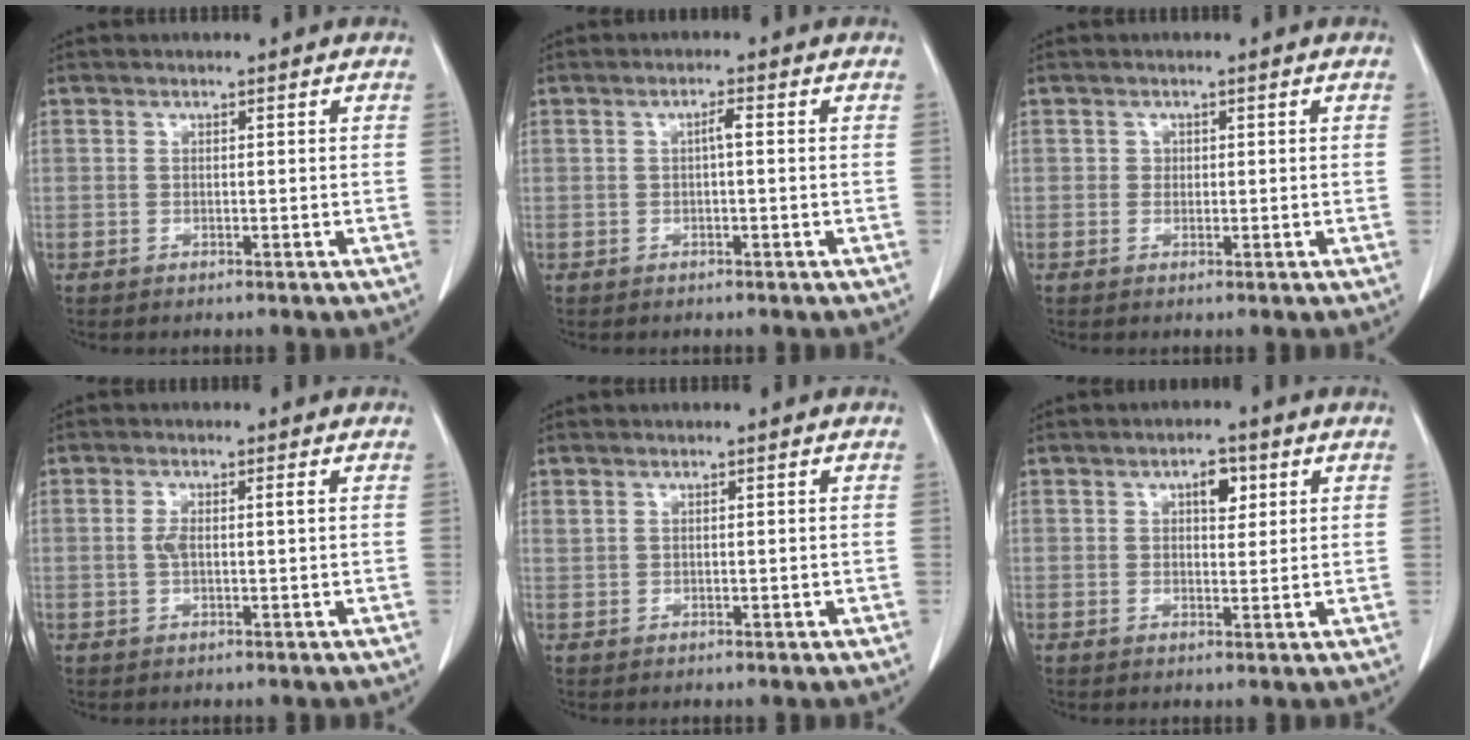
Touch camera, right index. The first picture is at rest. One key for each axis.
{"total": 1.5, "fx": 0.1, "fy": 0.1, "fz": 1.5, "tx": -0.026, "ty": 0.004, "tz": 0.002}
{"total": 0.8, "fx": 0.1, "fy": 0.7, "fz": 0.1, "tx": 0.004, "ty": 0.002, "tz": 0.002}
{"total": 2.4, "fx": 0.2, "fy": 0.6, "fz": 2.3, "tx": -0.053, "ty": 0.008, "tz": 0.006}
{"total": 0.7, "fx": 0.3, "fy": 0.4, "fz": 0.4, "tx": -0.015, "ty": 0.007, "tz": 0.013}
{"total": 3.5, "fx": 1.5, "fy": 1.7, "fz": 2.7, "tx": -0.039, "ty": 0.004, "tz": 0.022}